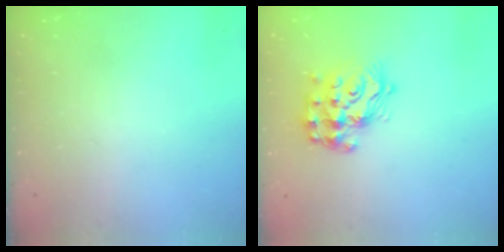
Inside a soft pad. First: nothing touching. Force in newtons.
{"total": 16.4, "press": 16.4, "slide": 1.1}